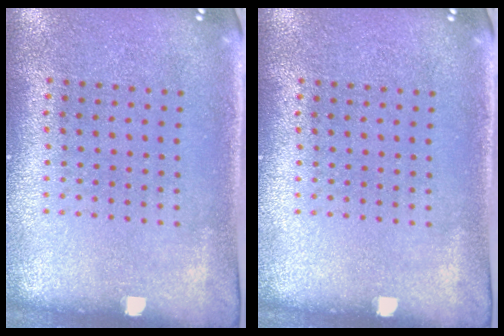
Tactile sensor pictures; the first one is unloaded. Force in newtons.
{"total": 0.0}